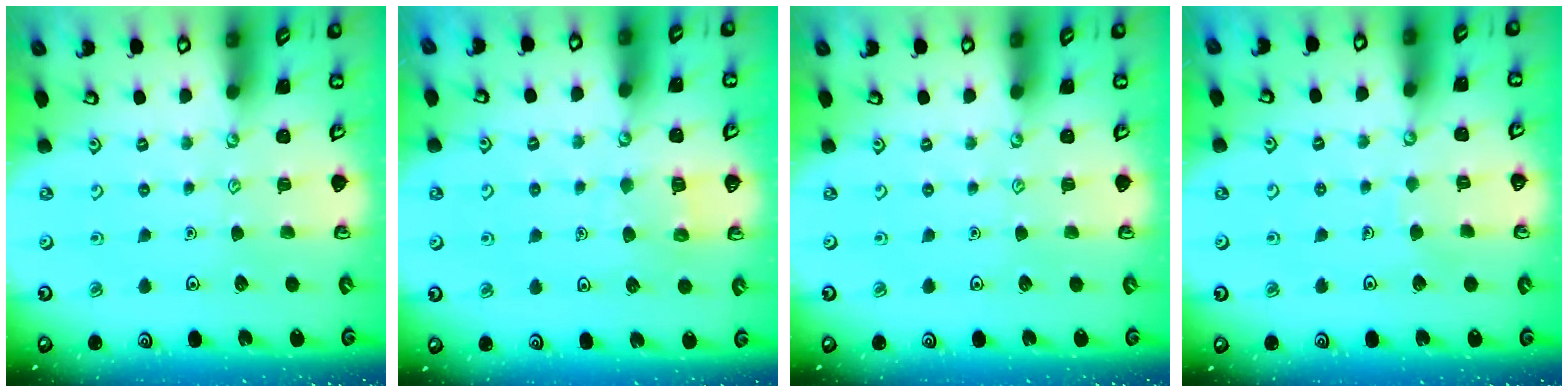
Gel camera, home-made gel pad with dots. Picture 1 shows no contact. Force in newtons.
{"total": 4.8, "press": 4.7, "slide": 0.5}
{"total": 0.0}
{"total": 2.2, "press": 2.2, "slide": 0.1}